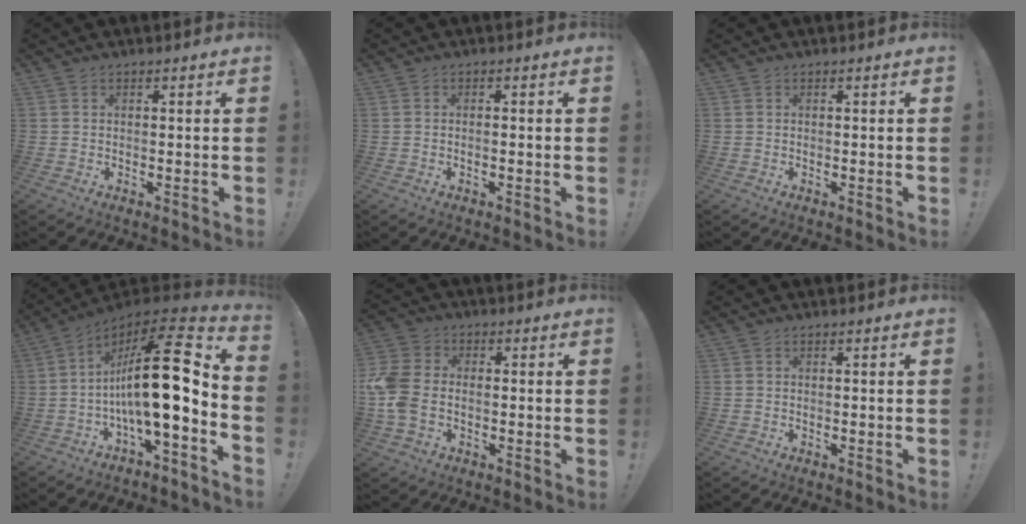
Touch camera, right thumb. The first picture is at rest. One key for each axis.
{"total": 1.0, "fx": -0.6, "fy": 0.0, "fz": 0.8, "tx": -0.014, "ty": 0.001, "tz": -0.011}
{"total": 0.0}
{"total": 21.6, "fx": 0.2, "fy": 5.3, "fz": 20.9, "tx": -0.341, "ty": -0.015, "tz": -0.005}
{"total": 10.9, "fx": -1.5, "fy": 7.9, "fz": 7.4, "tx": -0.164, "ty": 0.004, "tz": -0.028}
{"total": 0.0}